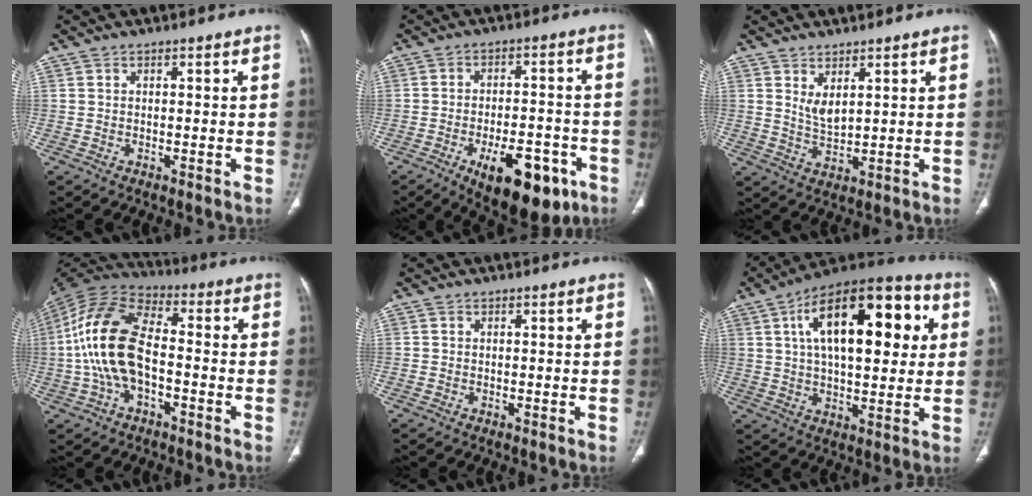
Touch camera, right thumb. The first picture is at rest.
{"total": 15.4, "force": [-7.4, 7.2, 11.5], "torque": [-0.137, 0.027, -0.095]}
{"total": 4.0, "force": [2.0, 1.6, 3.0], "torque": [-0.048, -0.023, 0.047]}
{"total": 16.5, "force": [-2.0, 9.1, 13.6], "torque": [-0.277, 0.037, -0.043]}
{"total": 0.0}
{"total": 23.8, "force": [6.4, 11.1, 20.0], "torque": [-0.283, 0.014, 0.091]}